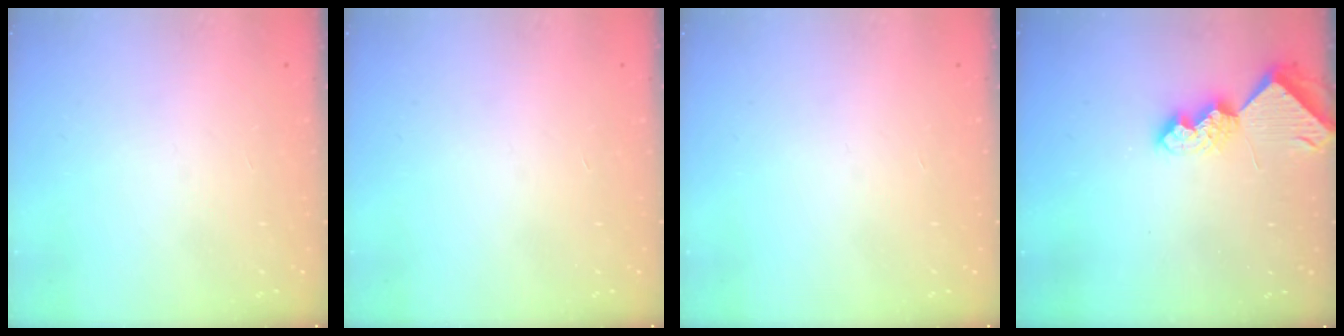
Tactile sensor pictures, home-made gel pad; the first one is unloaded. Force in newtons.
{"total": 0.0}
{"total": 0.0}
{"total": 7.5, "press": 7.5, "slide": 0.5}